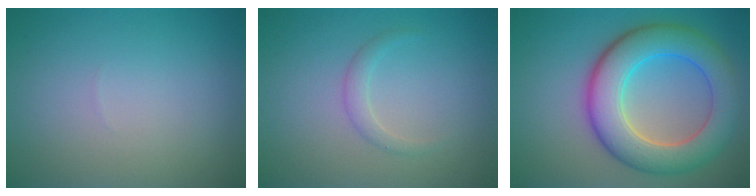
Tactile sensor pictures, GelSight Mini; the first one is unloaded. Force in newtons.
{"total": 1.2, "press": 1.2, "slide": 0.0}
{"total": 8.5, "press": 8.5, "slide": 0.4}